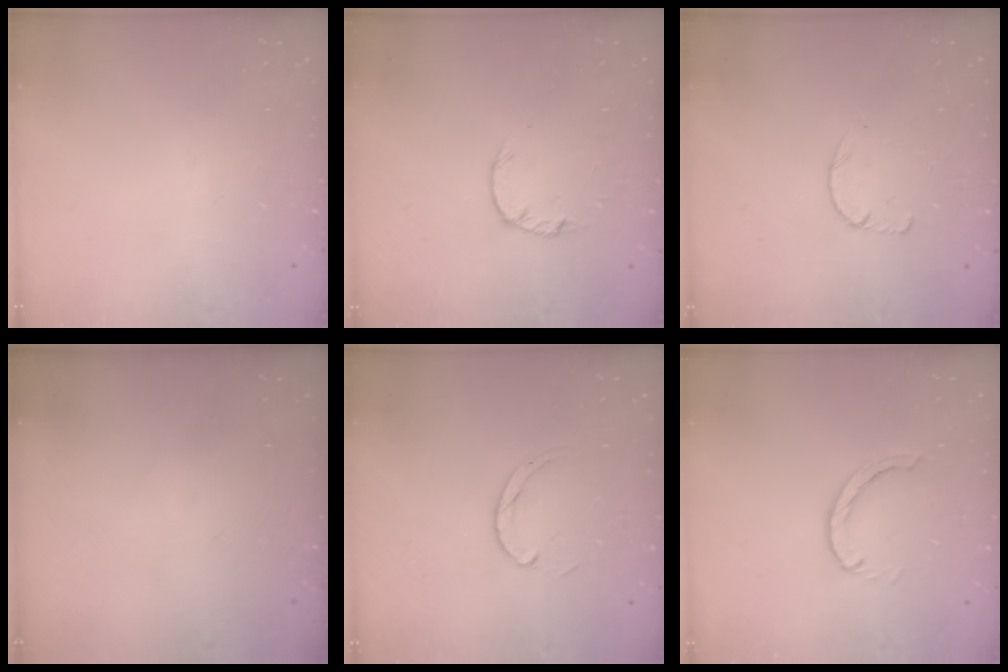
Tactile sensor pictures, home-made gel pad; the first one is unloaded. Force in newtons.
{"total": 2.2, "press": 2.1, "slide": 0.4}
{"total": 2.6, "press": 2.5, "slide": 0.3}
{"total": 0.0}
{"total": 2.9, "press": 2.9, "slide": 0.4}
{"total": 0.0}